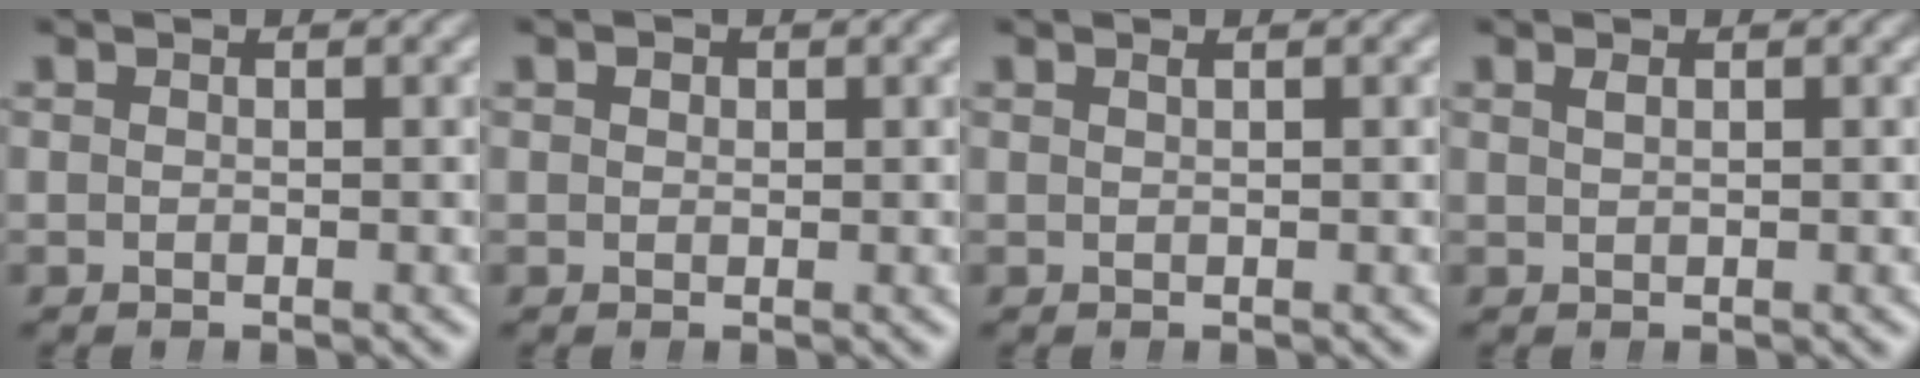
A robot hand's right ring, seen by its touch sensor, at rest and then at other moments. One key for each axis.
{"total": 0.9, "fx": 0.3, "fy": 0.7, "fz": 0.4, "tx": -0.002, "ty": 0.002, "tz": 0.009}
{"total": 0.6, "fx": 0.4, "fy": -0.2, "fz": 0.4, "tx": -0.001, "ty": 0.007, "tz": 0.007}
{"total": 0.7, "fx": 0.5, "fy": -0.2, "fz": 0.5, "tx": -0.004, "ty": 0.007, "tz": 0.009}